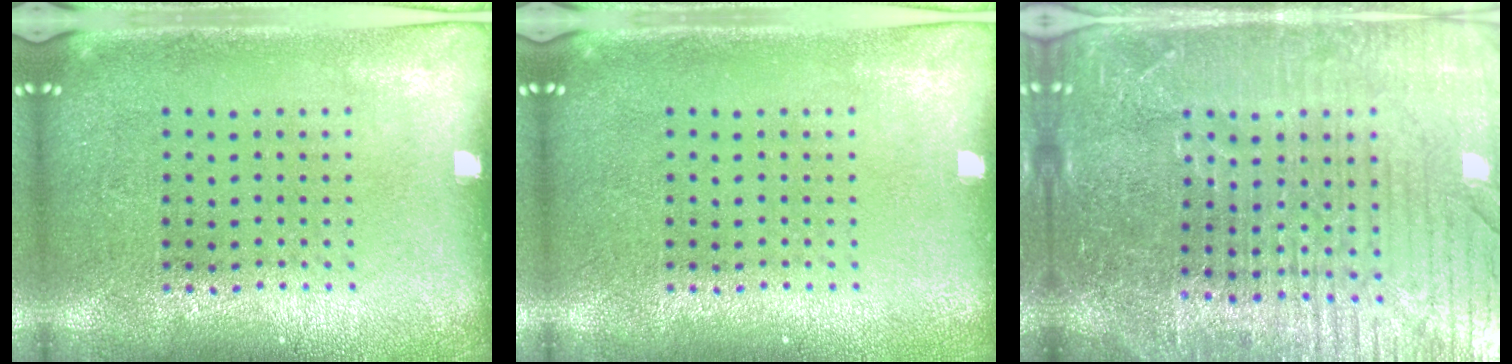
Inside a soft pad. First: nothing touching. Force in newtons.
{"total": 0.0}
{"total": 5.5, "press": 5.0, "slide": 2.3}